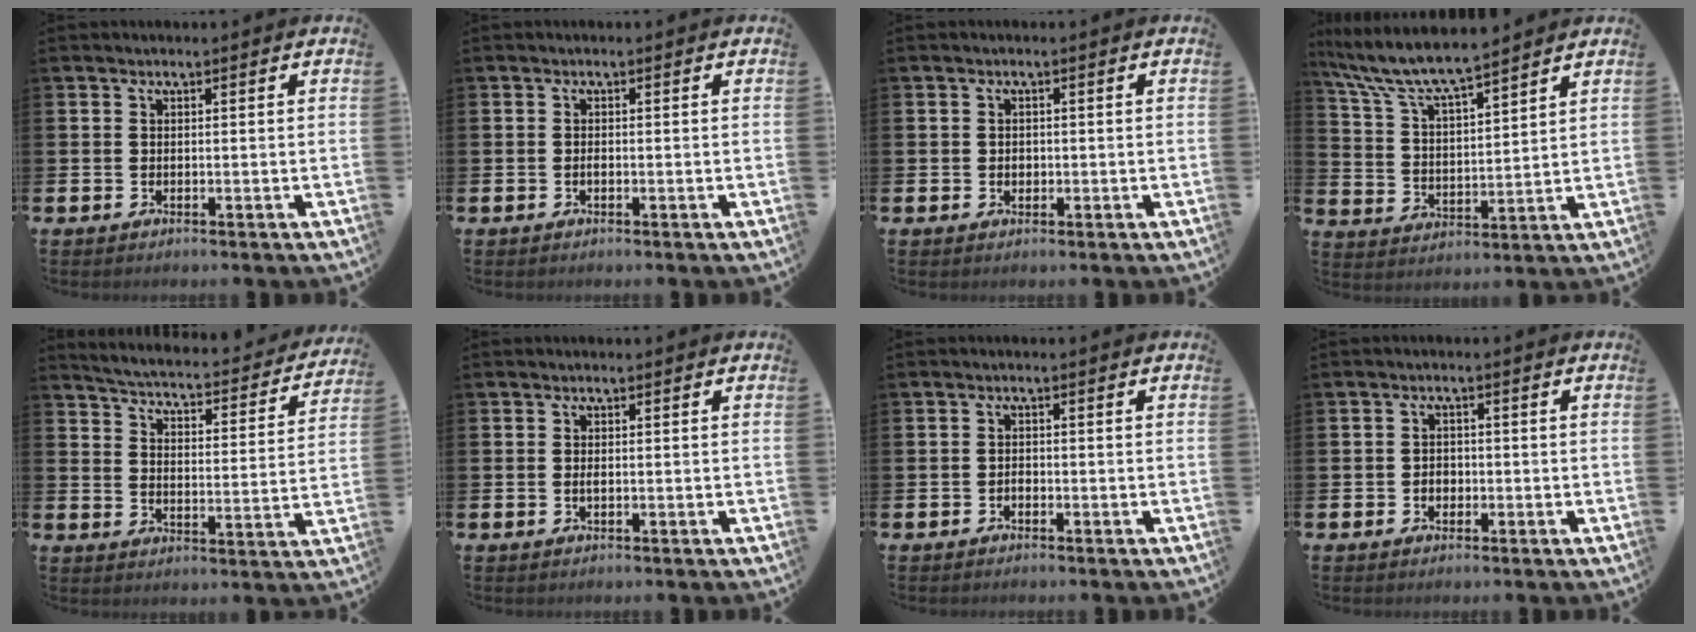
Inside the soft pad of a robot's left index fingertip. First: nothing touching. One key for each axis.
{"total": 0.6, "fx": -0.2, "fy": 0.2, "fz": 0.5, "tx": -0.012, "ty": 0.001, "tz": -0.004}
{"total": 1.0, "fx": 0.0, "fy": 0.9, "fz": 0.4, "tx": 0.003, "ty": 0.003, "tz": -0.005}
{"total": 8.0, "fx": 7.5, "fy": 0.8, "fz": 2.8, "tx": -0.090, "ty": -0.048, "tz": 0.131}
{"total": 4.3, "fx": 4.2, "fy": 0.6, "fz": 1.0, "tx": -0.045, "ty": -0.038, "tz": 0.064}
{"total": 0.7, "fx": 0.0, "fy": 0.3, "fz": 0.6, "tx": -0.008, "ty": -0.001, "tz": -0.003}
{"total": 0.9, "fx": -0.6, "fy": 0.6, "fz": 0.4, "tx": -0.003, "ty": -0.002, "tz": -0.012}
{"total": 1.7, "fx": -0.5, "fy": 1.5, "fz": 0.8, "tx": -0.003, "ty": 0.001, "tz": -0.015}